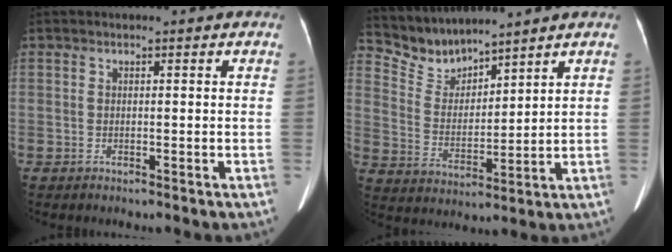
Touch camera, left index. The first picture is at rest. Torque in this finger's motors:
{"motor_torque": [-0.21, -0.46, 0.00, -0.03]}